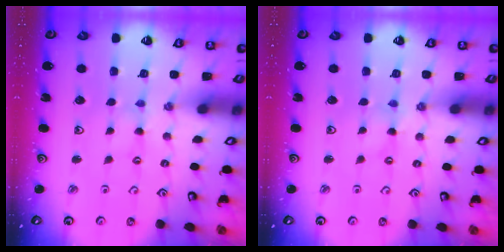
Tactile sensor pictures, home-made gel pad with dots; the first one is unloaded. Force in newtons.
{"total": 0.0}